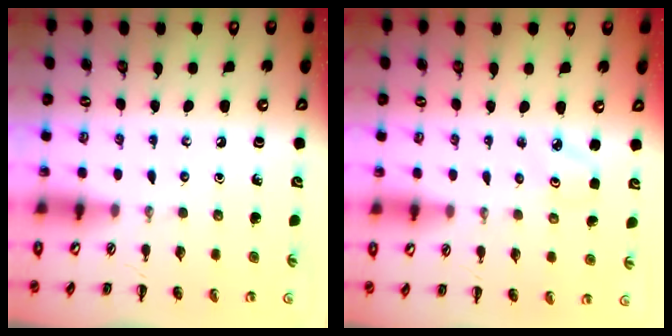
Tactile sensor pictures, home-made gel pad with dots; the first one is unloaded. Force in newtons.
{"total": 2.5, "press": 2.4, "slide": 0.7}